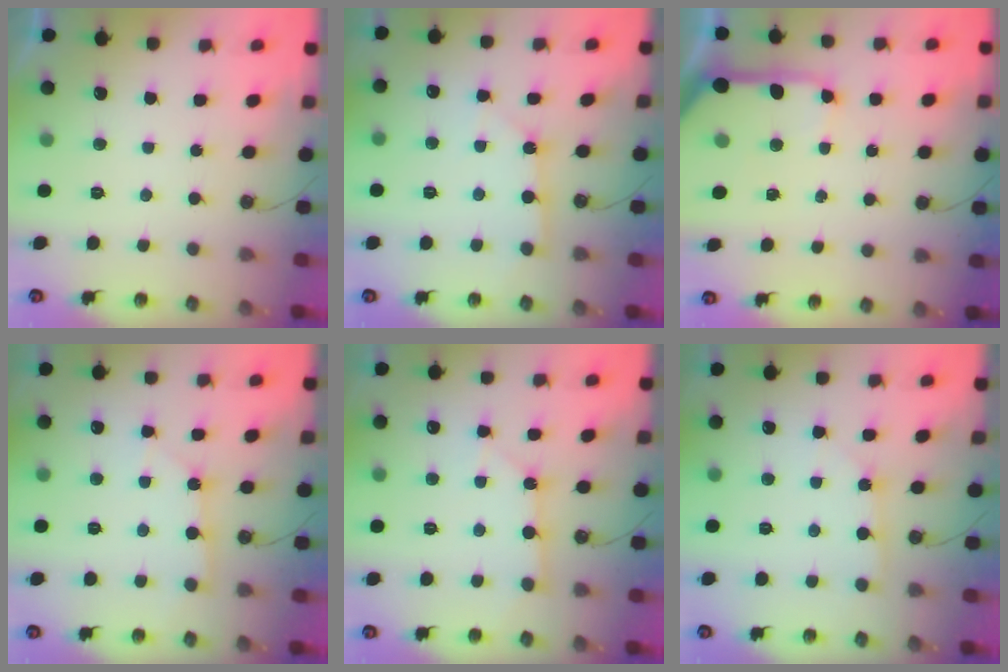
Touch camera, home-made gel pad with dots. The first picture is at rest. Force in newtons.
{"total": 2.4, "press": 2.4, "slide": 0.3}
{"total": 11.5, "press": 11.5, "slide": 1.3}
{"total": 3.0, "press": 3.0, "slide": 0.2}
{"total": 3.0, "press": 3.0, "slide": 0.1}
{"total": 1.9, "press": 1.8, "slide": 0.2}